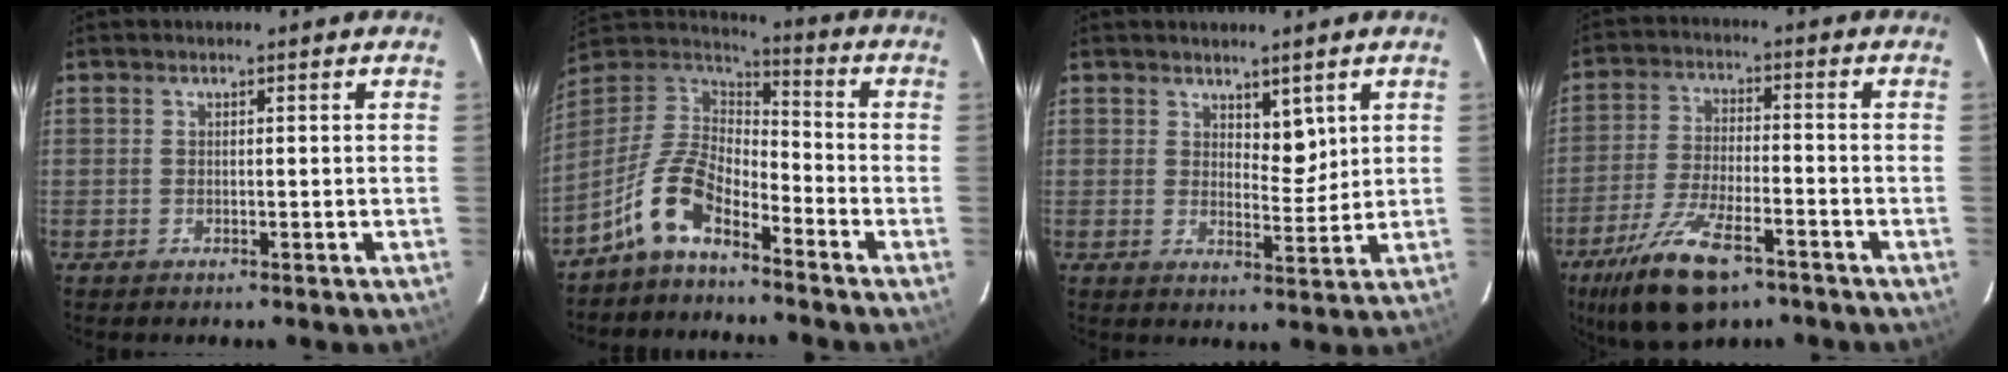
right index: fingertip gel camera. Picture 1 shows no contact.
{"total": 10.1, "force": [-6.8, 4.0, 6.2], "torque": [-0.150, 0.028, -0.138]}
{"total": 3.9, "force": [2.1, 1.8, 2.7], "torque": [-0.042, -0.006, 0.040]}
{"total": 12.8, "force": [-8.2, 3.9, 9.1], "torque": [-0.179, -0.018, -0.143]}